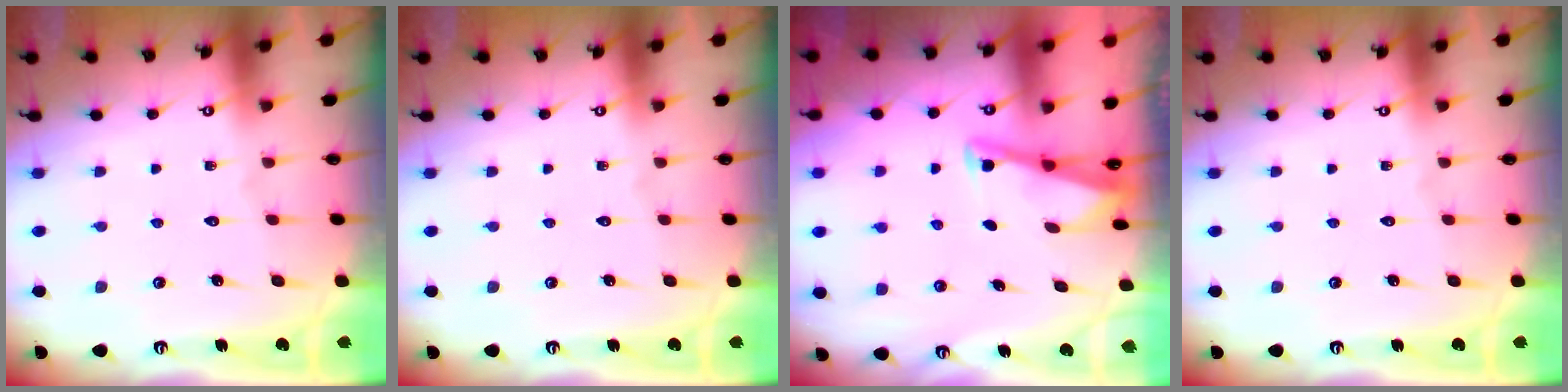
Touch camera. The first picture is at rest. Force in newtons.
{"total": 0.0}
{"total": 2.9, "press": 2.8, "slide": 0.3}
{"total": 0.0}